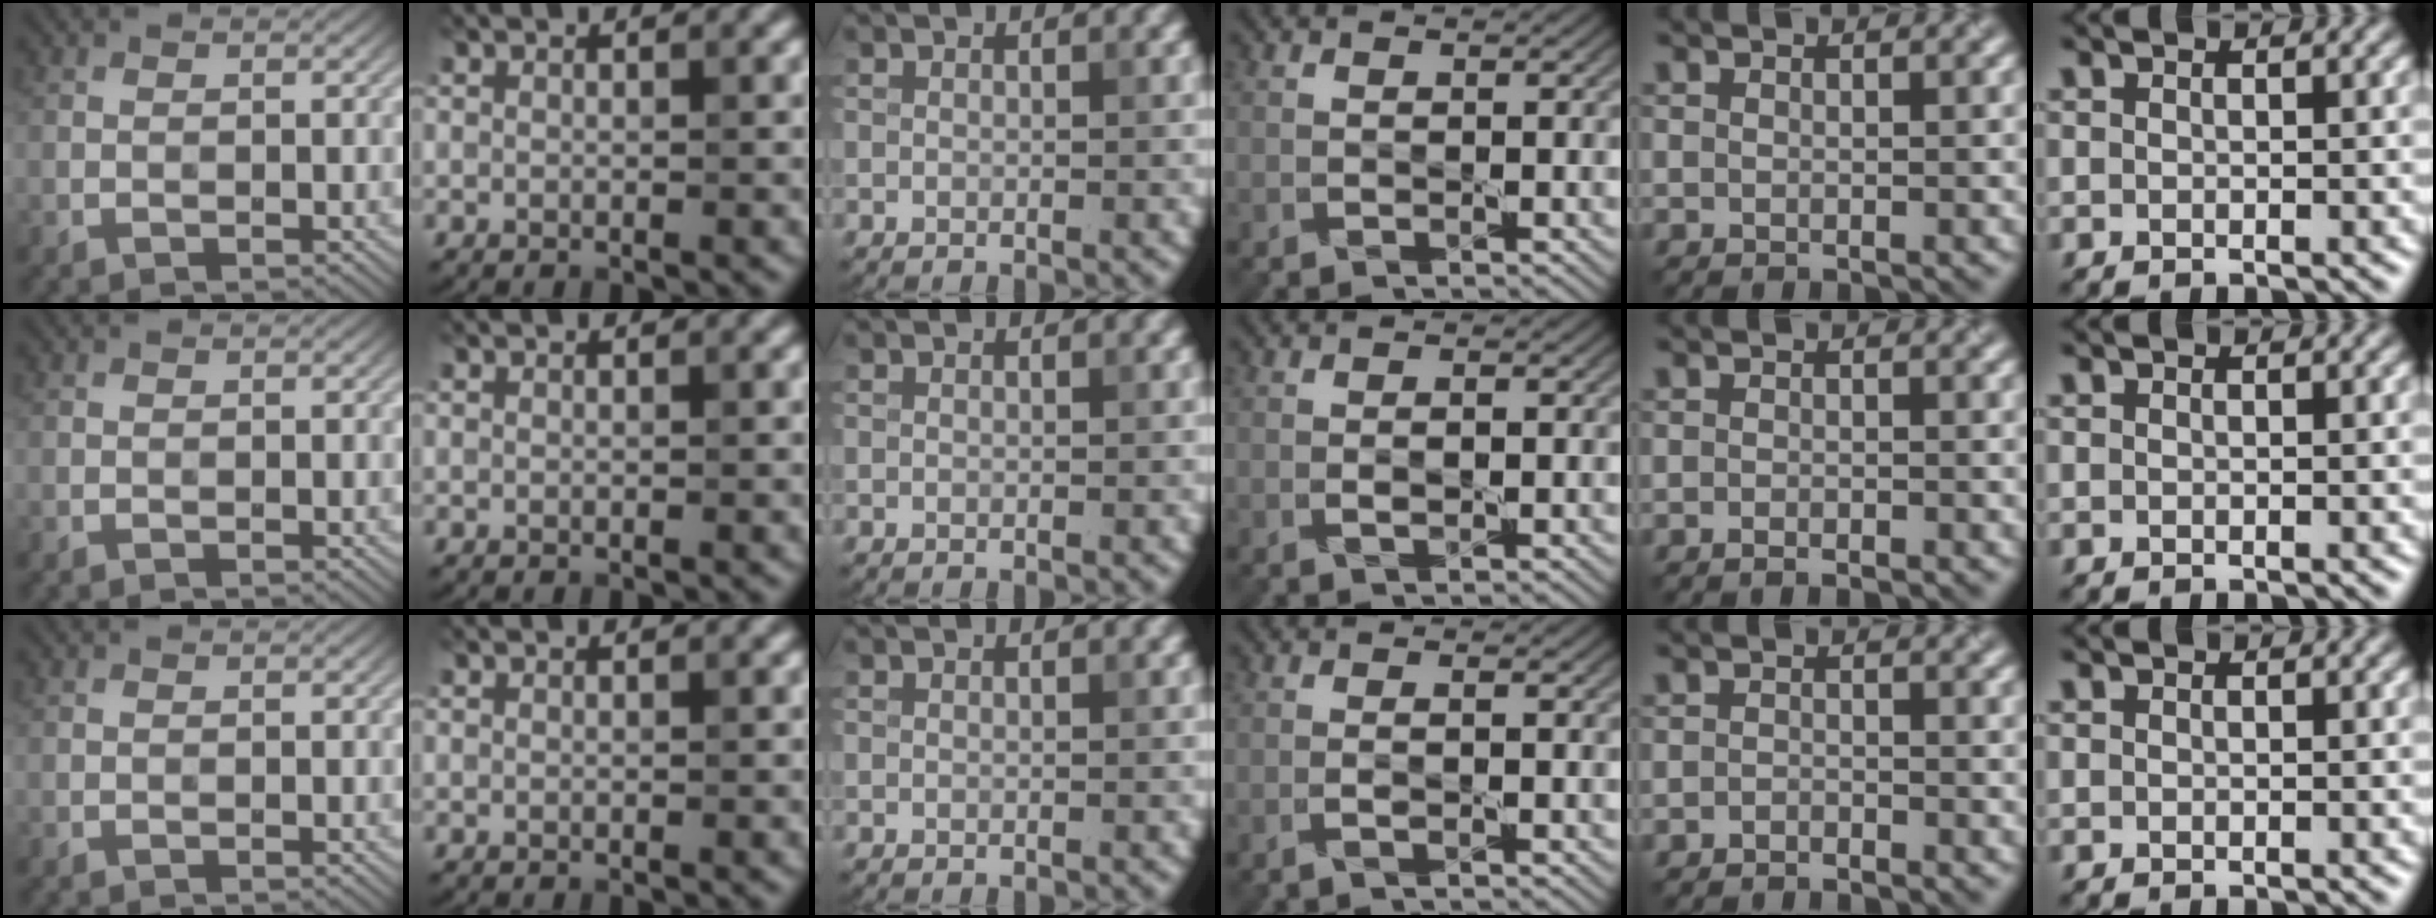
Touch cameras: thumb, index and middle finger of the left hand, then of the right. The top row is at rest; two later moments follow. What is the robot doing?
{"motion": "squeeze", "object": "foam earplug"}